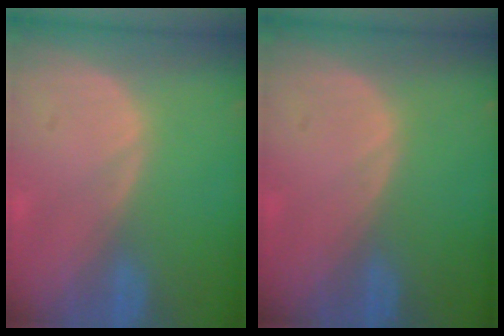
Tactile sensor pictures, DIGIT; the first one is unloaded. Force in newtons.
{"total": 0.0}